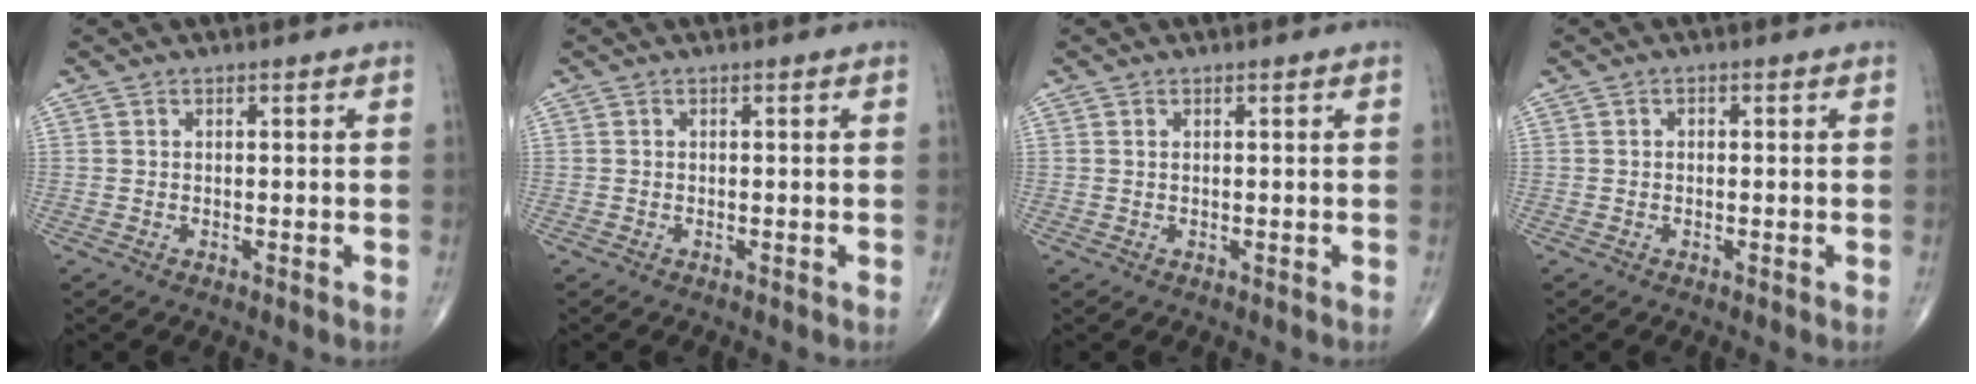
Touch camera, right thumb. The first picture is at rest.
{"total": 0.0}
{"total": 0.0}
{"total": 0.6, "force": [0.0, 0.5, 0.4], "torque": [-0.003, 0.003, -0.002]}